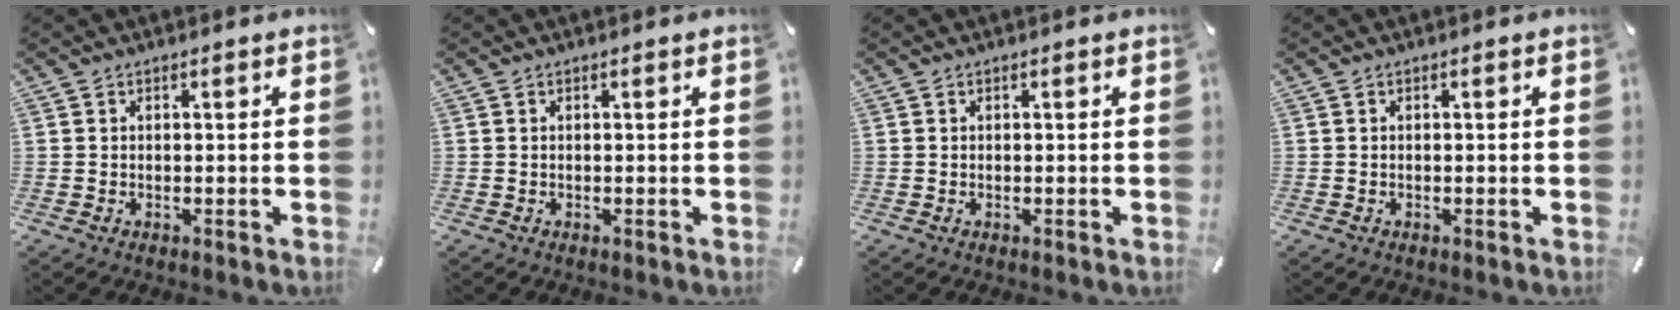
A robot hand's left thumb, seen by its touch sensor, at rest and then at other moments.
{"total": 0.0}
{"total": 0.0}
{"total": 0.0}